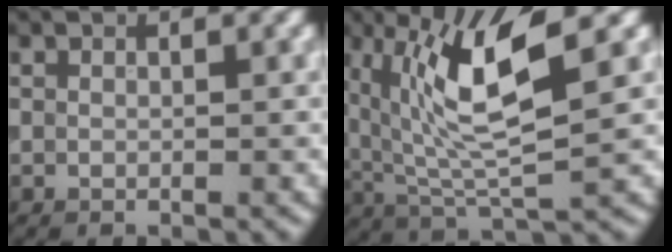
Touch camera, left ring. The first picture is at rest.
{"total": 8.3, "force": [2.7, 2.1, 7.5], "torque": [-0.145, -0.005, 0.051]}